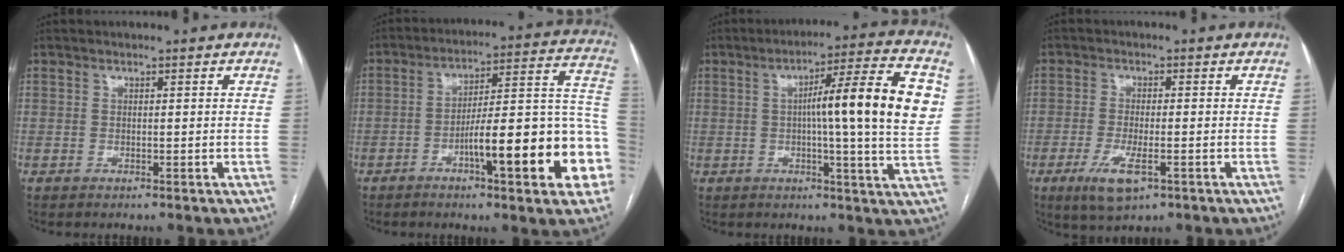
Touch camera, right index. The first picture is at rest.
{"total": 19.7, "force": [-6.8, 2.8, 18.2], "torque": [-0.187, 0.032, -0.090]}
{"total": 16.0, "force": [2.3, -0.3, 15.8], "torque": [-0.231, 0.013, 0.024]}
{"total": 6.1, "force": [-2.8, 1.7, 5.1], "torque": [-0.102, -0.012, -0.043]}